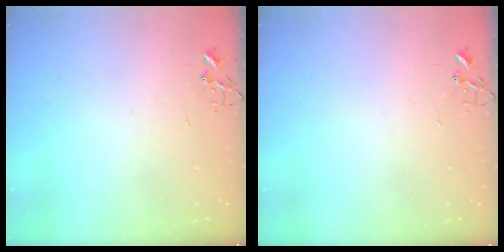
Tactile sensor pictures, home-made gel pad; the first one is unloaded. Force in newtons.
{"total": 0.0}